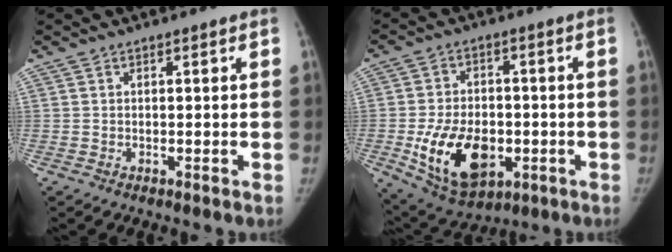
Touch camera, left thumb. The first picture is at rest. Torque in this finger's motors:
{"motor_torque": [1.29, 1.31, 0.88, -0.62, 0.27]}